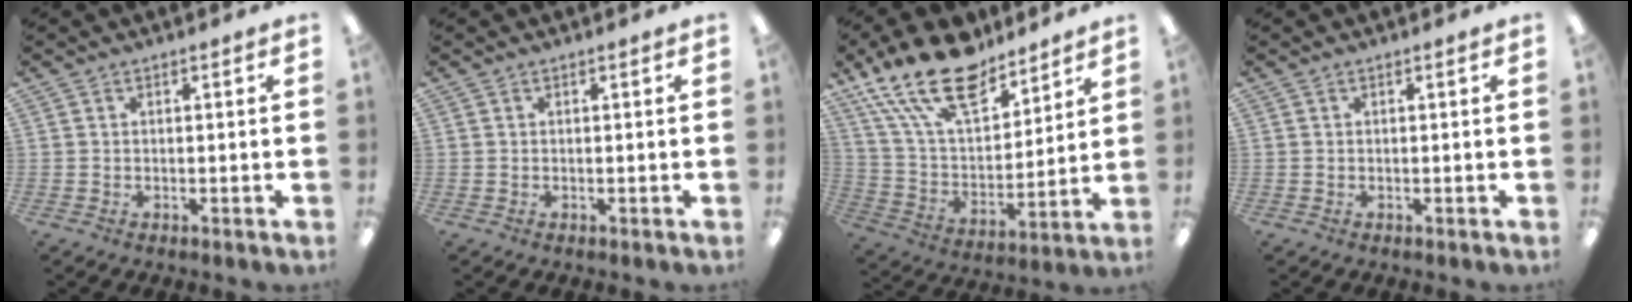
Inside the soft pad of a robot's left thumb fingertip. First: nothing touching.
{"total": 0.0}
{"total": 20.7, "force": [14.9, 9.3, 11.0], "torque": [-0.213, -0.083, 0.267]}
{"total": 0.0}